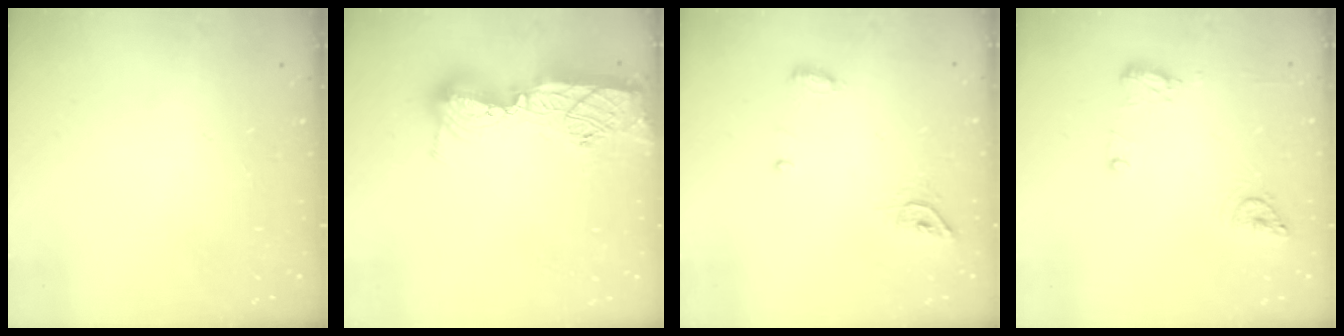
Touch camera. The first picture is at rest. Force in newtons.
{"total": 14.9, "press": 14.9, "slide": 0.9}
{"total": 8.5, "press": 7.0, "slide": 4.8}
{"total": 12.8, "press": 10.6, "slide": 7.2}